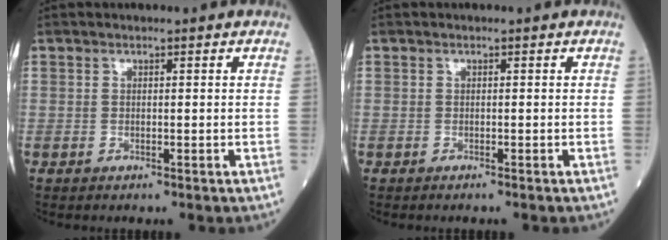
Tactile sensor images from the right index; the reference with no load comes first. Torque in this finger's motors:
{"motor_torque": [0.00, 0.01, -0.06, -0.02]}